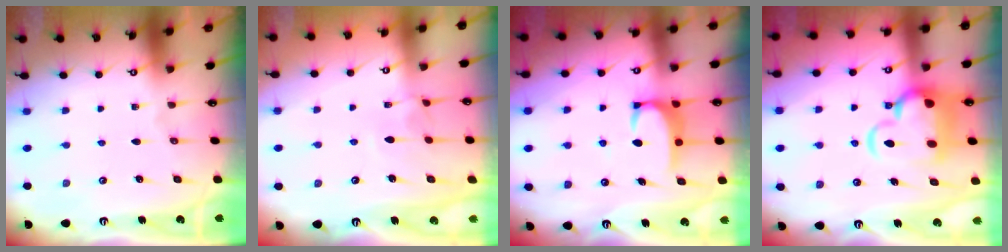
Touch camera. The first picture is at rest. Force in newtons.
{"total": 3.2, "press": 3.2, "slide": 0.6}
{"total": 2.8, "press": 2.8, "slide": 0.3}
{"total": 7.9, "press": 7.7, "slide": 1.9}